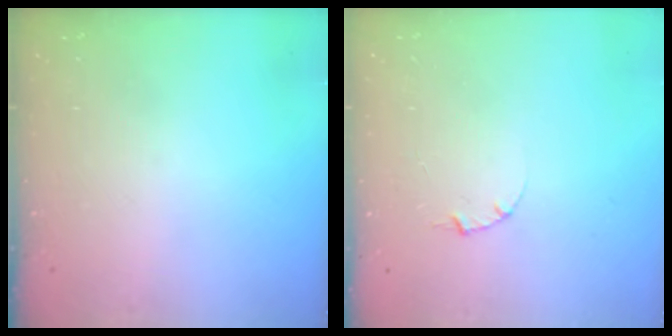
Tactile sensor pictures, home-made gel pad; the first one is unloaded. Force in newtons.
{"total": 1.0, "press": 1.0, "slide": 0.3}